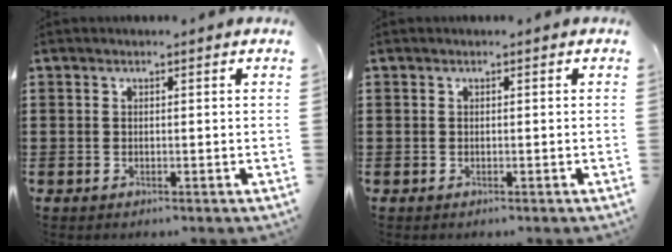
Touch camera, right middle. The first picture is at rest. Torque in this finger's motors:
{"motor_torque": [-0.32, 0.37, -0.01, -0.01]}